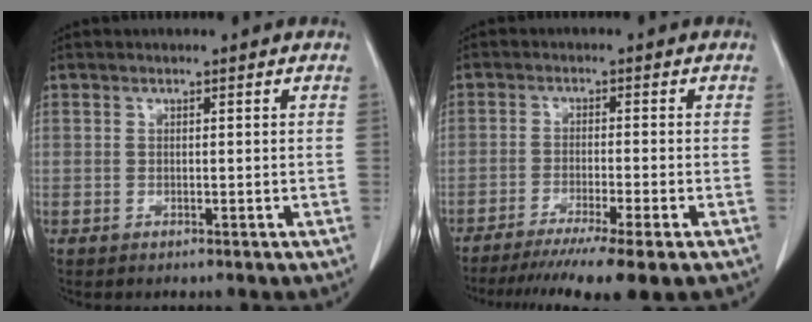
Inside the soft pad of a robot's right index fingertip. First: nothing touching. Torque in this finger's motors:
{"motor_torque": [1.13, -1.01, 0.35, 0.12]}